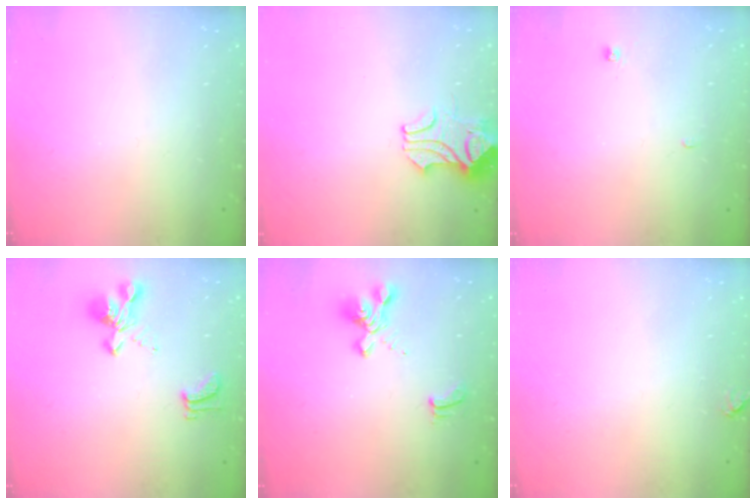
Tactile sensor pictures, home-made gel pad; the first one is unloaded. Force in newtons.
{"total": 2.4, "press": 2.2, "slide": 1.0}
{"total": 4.6, "press": 4.5, "slide": 0.2}
{"total": 4.2, "press": 4.0, "slide": 1.3}
{"total": 2.3, "press": 1.9, "slide": 1.3}
{"total": 1.4, "press": 1.3, "slide": 0.5}